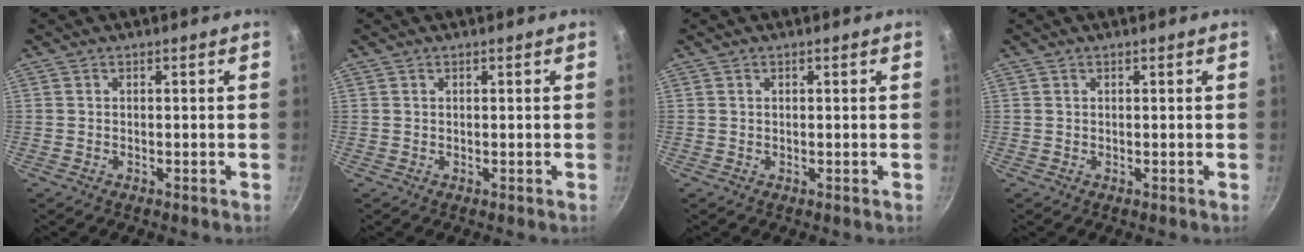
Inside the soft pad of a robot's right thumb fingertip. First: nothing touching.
{"total": 0.0}
{"total": 0.0}
{"total": 0.0}